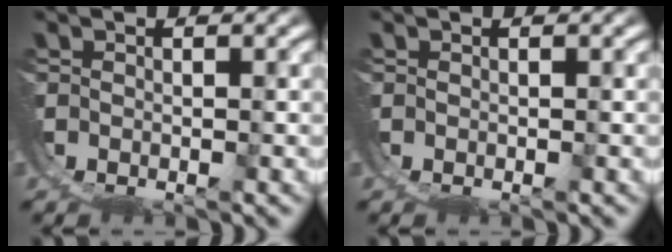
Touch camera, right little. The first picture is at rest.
{"total": 0.0}